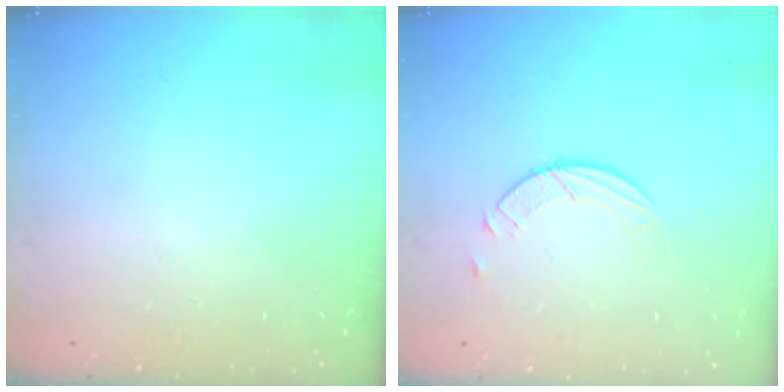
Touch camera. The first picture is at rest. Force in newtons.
{"total": 3.7, "press": 3.7, "slide": 0.4}